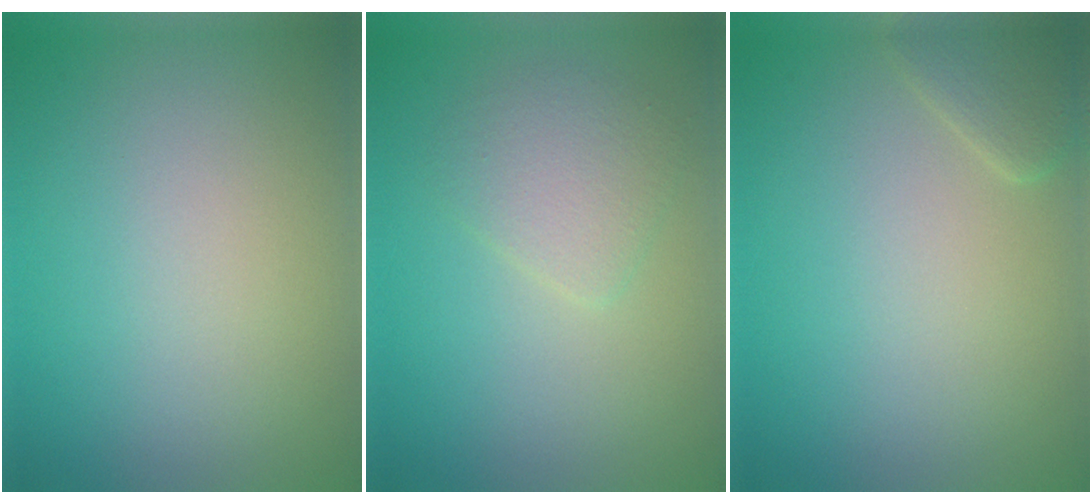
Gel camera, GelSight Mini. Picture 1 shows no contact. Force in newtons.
{"total": 2.4, "press": 2.4, "slide": 0.1}
{"total": 1.9, "press": 1.9, "slide": 0.1}